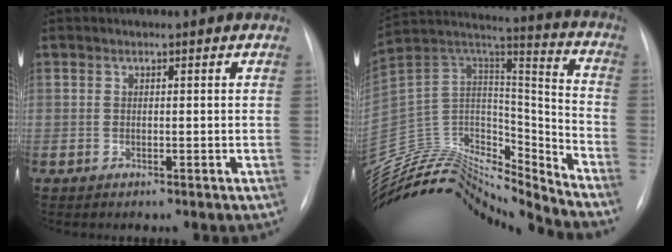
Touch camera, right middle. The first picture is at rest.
{"total": 22.4, "force": [-21.5, 3.7, 4.8], "torque": [-0.082, 0.073, -0.361]}